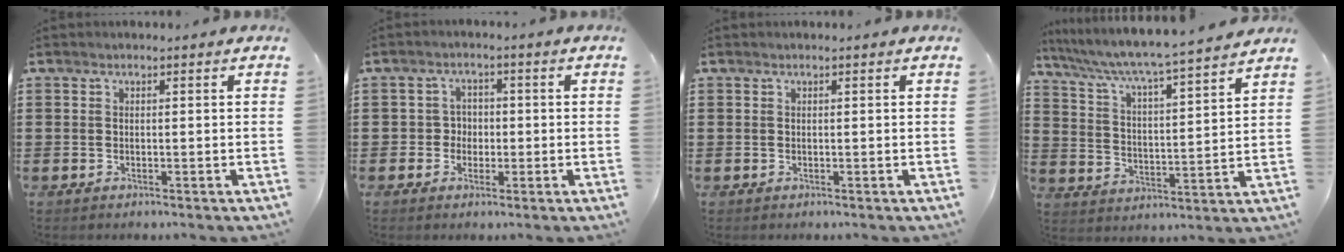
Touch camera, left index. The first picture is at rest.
{"total": 2.9, "force": [-0.6, 2.6, 1.0], "torque": [-0.030, 0.007, -0.018]}
{"total": 0.0}
{"total": 5.1, "force": [4.6, -0.5, 2.1], "torque": [-0.065, -0.040, 0.068]}